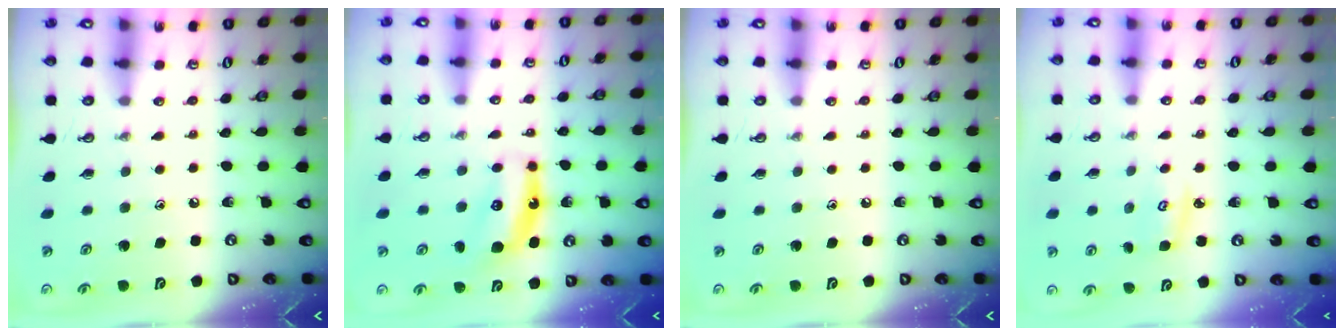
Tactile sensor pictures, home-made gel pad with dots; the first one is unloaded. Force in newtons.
{"total": 7.5, "press": 7.5, "slide": 0.3}
{"total": 0.0}
{"total": 4.0, "press": 4.0, "slide": 0.4}